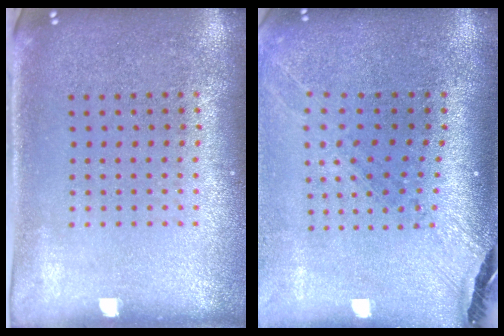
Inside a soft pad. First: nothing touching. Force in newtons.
{"total": 1.5, "press": 1.4, "slide": 0.5}